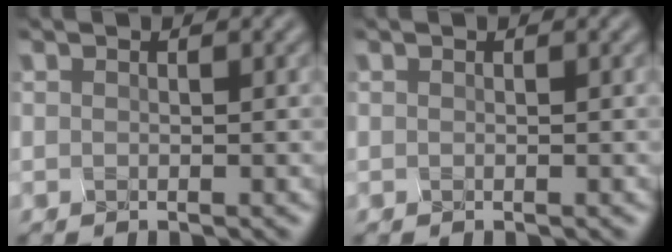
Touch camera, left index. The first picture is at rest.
{"total": 0.0}